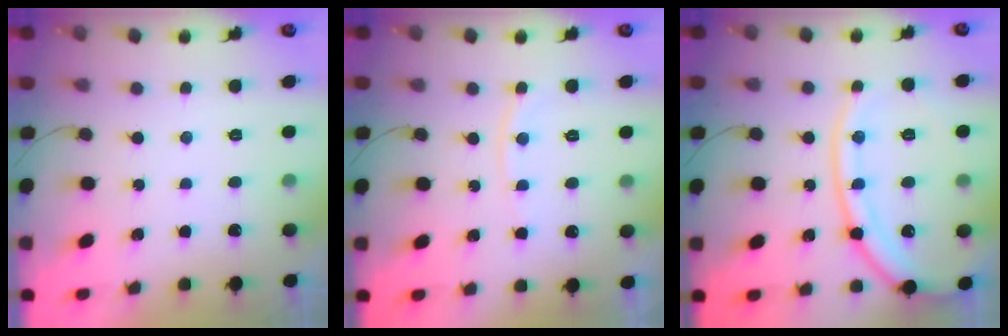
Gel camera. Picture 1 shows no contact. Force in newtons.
{"total": 6.9, "press": 6.9, "slide": 1.0}
{"total": 16.5, "press": 16.4, "slide": 1.9}